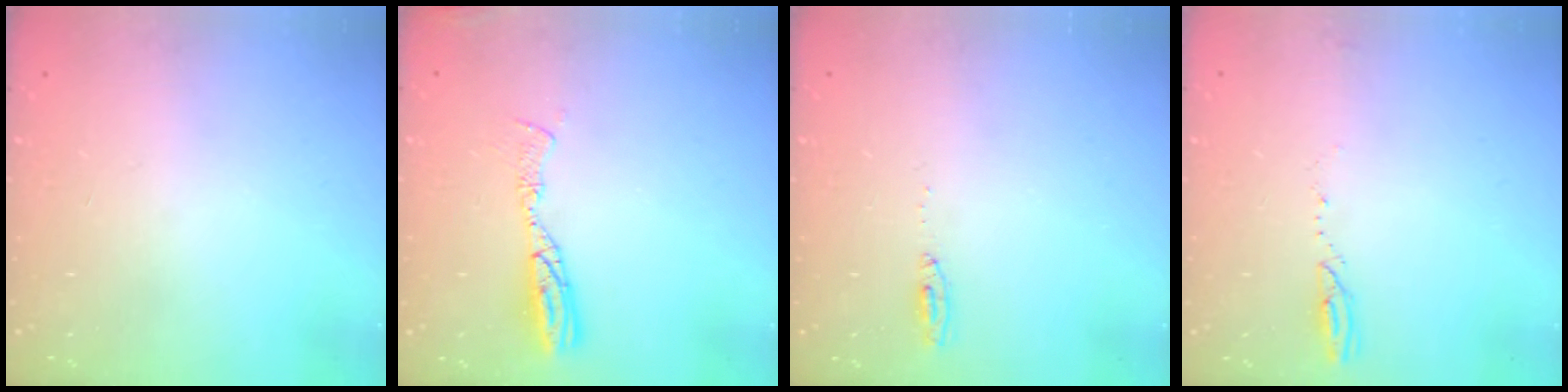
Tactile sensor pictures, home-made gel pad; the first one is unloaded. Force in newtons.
{"total": 9.1, "press": 9.1, "slide": 0.8}
{"total": 8.0, "press": 4.1, "slide": 6.9}
{"total": 2.5, "press": 2.4, "slide": 0.3}